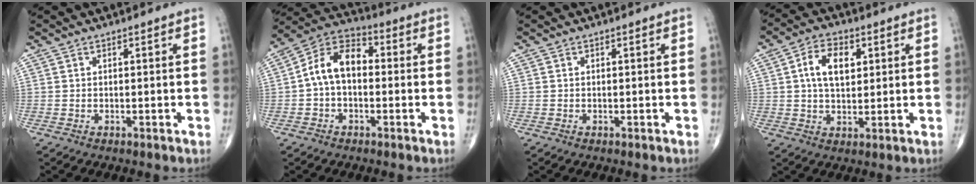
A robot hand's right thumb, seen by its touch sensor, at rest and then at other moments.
{"total": 10.6, "force": [0.0, 6.8, 8.1], "torque": [-0.131, 0.035, -0.016]}
{"total": 0.0}
{"total": 8.3, "force": [2.2, 4.9, 6.3], "torque": [-0.097, 0.001, 0.036]}